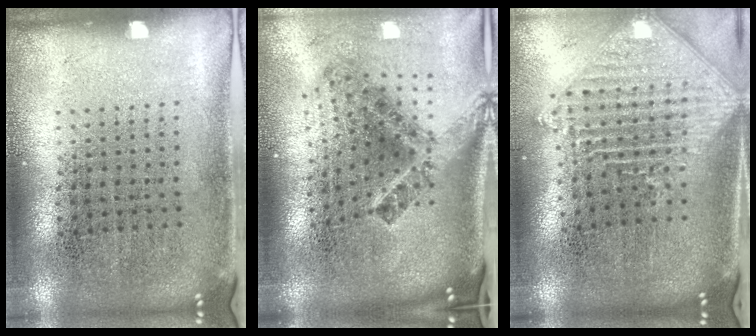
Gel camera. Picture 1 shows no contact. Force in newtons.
{"total": 2.7, "press": 1.6, "slide": 2.1}
{"total": 2.2, "press": 1.8, "slide": 1.3}